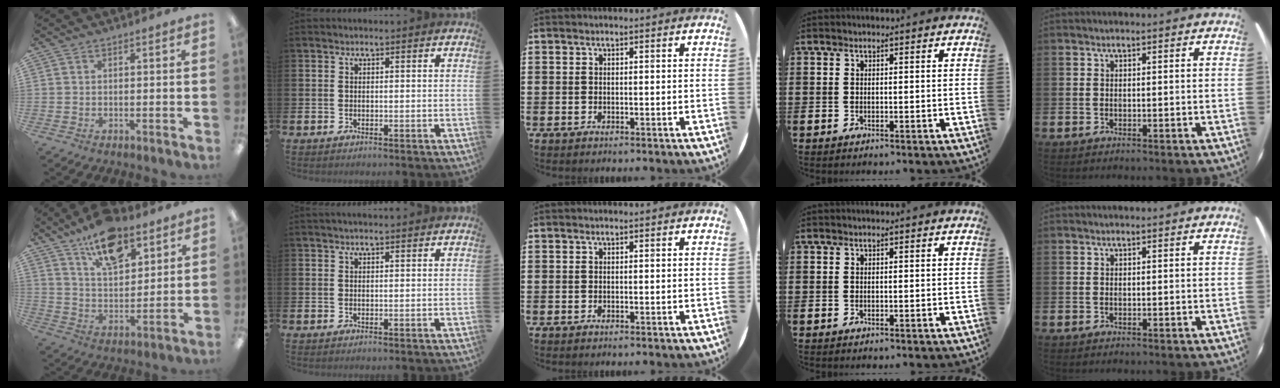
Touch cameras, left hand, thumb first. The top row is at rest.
{"thumb": {"total": 14.8, "force": [10.1, 7.2, 8.1], "torque": [-0.127, -0.047, 0.178]}, "index": {"total": 1.0, "force": [0.9, 0.0, 0.3], "torque": [0.001, -0.002, 0.014]}}